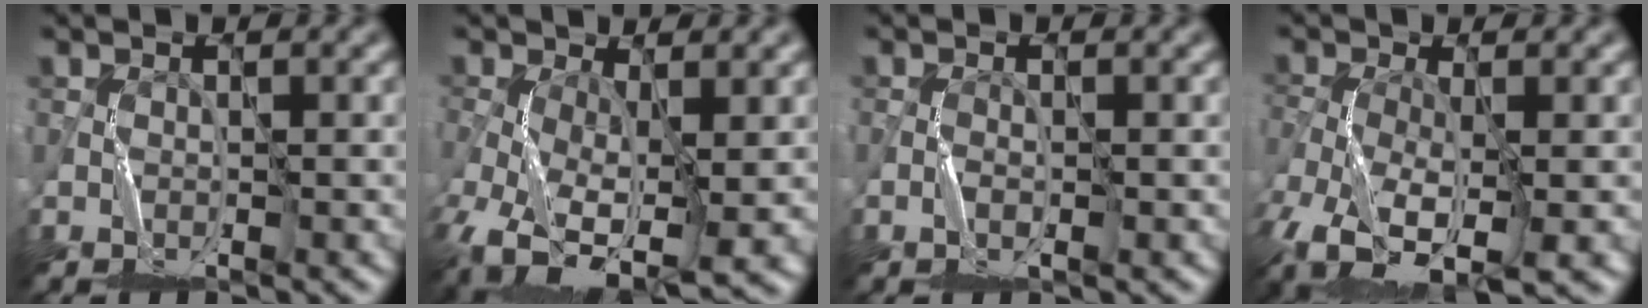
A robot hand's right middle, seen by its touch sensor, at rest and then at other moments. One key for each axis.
{"total": 10.4, "fx": -3.8, "fy": 4.6, "fz": 8.5, "tx": -0.176, "ty": -0.029, "tz": -0.064}
{"total": 1.1, "fx": -0.4, "fy": 0.4, "fz": 1.0, "tx": -0.022, "ty": 0.003, "tz": -0.009}
{"total": 10.1, "fx": -5.1, "fy": 4.3, "fz": 7.6, "tx": -0.165, "ty": -0.029, "tz": -0.097}